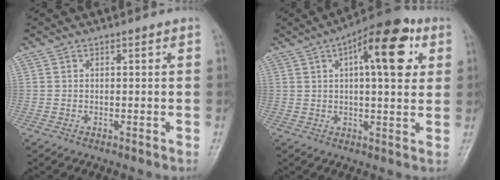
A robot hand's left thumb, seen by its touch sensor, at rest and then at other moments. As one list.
[{"total": 14.8, "force": [5.1, 5.6, 12.6], "torque": [-0.152, 0.007, 0.065]}]